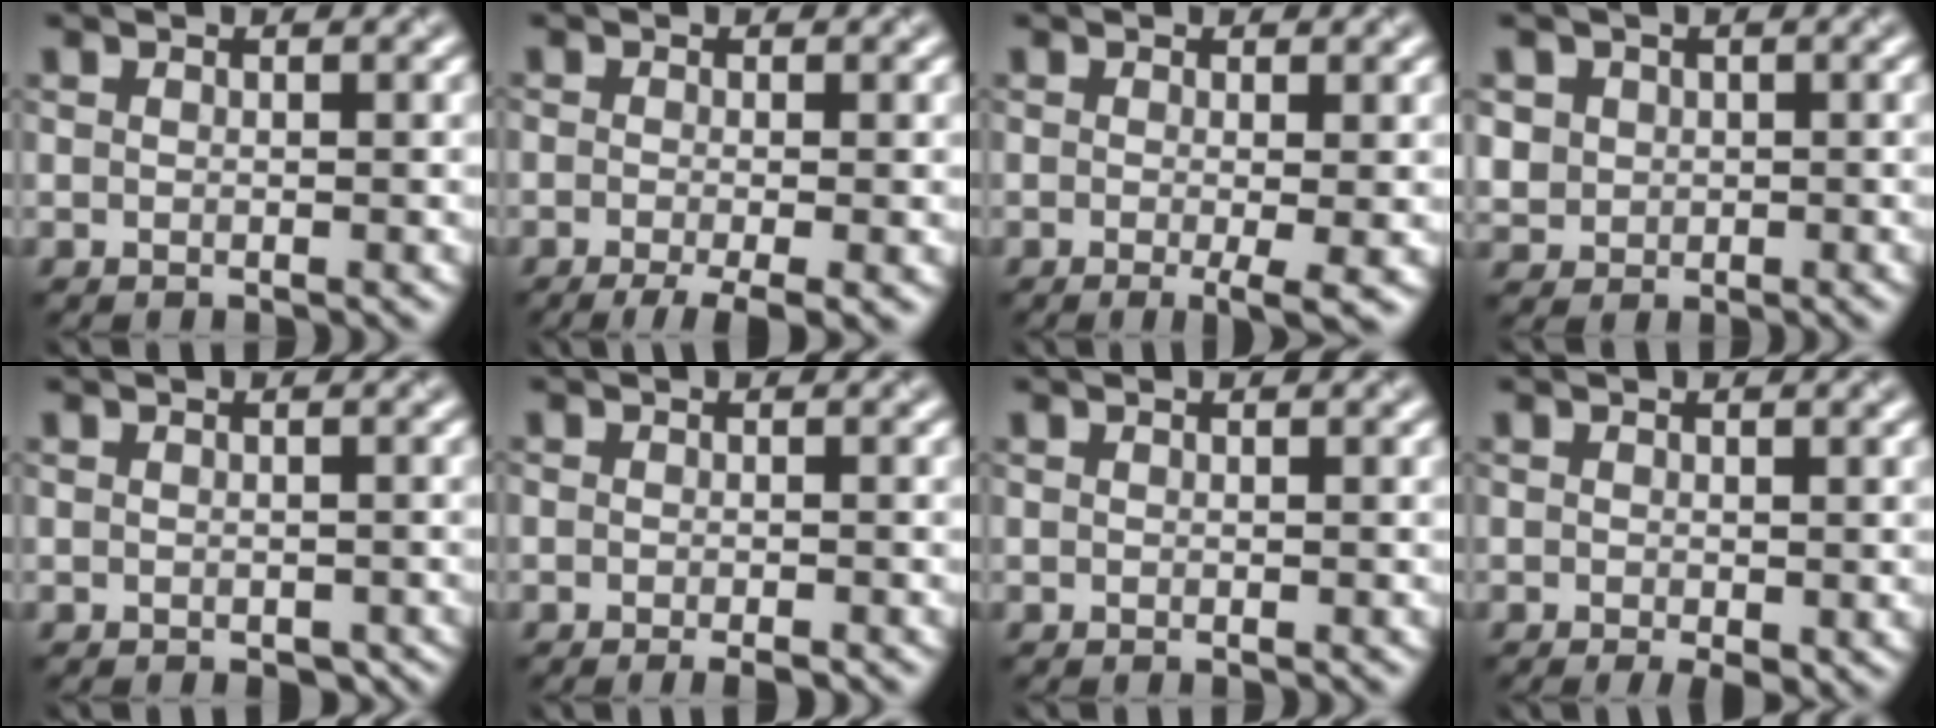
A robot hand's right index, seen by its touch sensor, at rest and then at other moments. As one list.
[{"total": 4.1, "force": [-2.3, 1.0, 3.2], "torque": [-0.055, -0.010, -0.040]}, {"total": 2.8, "force": [-0.6, 0.4, 2.7], "torque": [-0.043, -0.013, -0.007]}, {"total": 2.9, "force": [0.8, 2.7, 0.7], "torque": [-0.020, 0.008, 0.026]}, {"total": 1.0, "force": [-0.6, 0.7, 0.5], "torque": [-0.007, -0.010, -0.007]}, {"total": 1.5, "force": [-1.0, 0.5, 1.0], "torque": [-0.013, -0.004, -0.015]}, {"total": 0.0}, {"total": 1.6, "force": [-0.4, 0.7, 1.4], "torque": [-0.019, -0.008, -0.003]}]